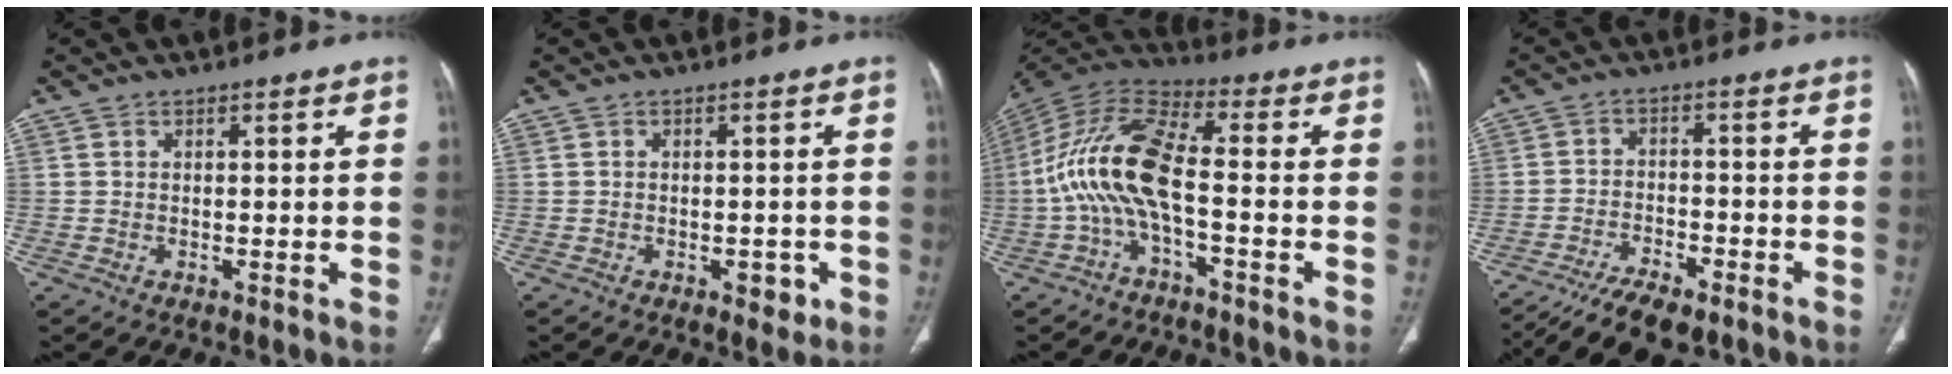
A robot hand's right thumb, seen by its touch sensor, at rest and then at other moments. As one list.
[{"total": 2.5, "force": [-1.1, 1.5, 1.7], "torque": [-0.009, 0.003, -0.009]}, {"total": 14.1, "force": [-2.8, 4.6, 13.0], "torque": [-0.286, 0.051, -0.064]}, {"total": 10.8, "force": [-8.6, 3.6, 5.4], "torque": [-0.093, 0.031, -0.142]}]